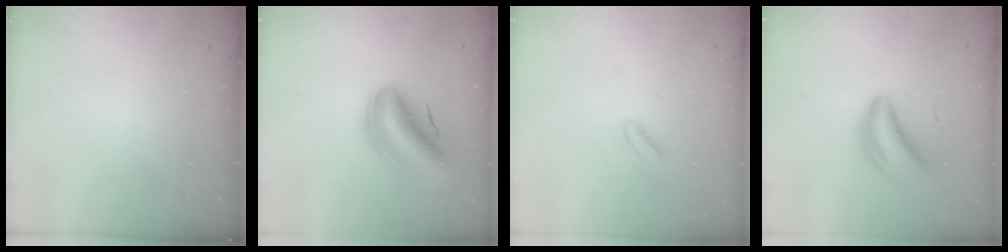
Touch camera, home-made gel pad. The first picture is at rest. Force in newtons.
{"total": 14.1, "press": 13.5, "slide": 3.9}
{"total": 1.6, "press": 1.2, "slide": 1.0}
{"total": 6.6, "press": 6.1, "slide": 2.7}